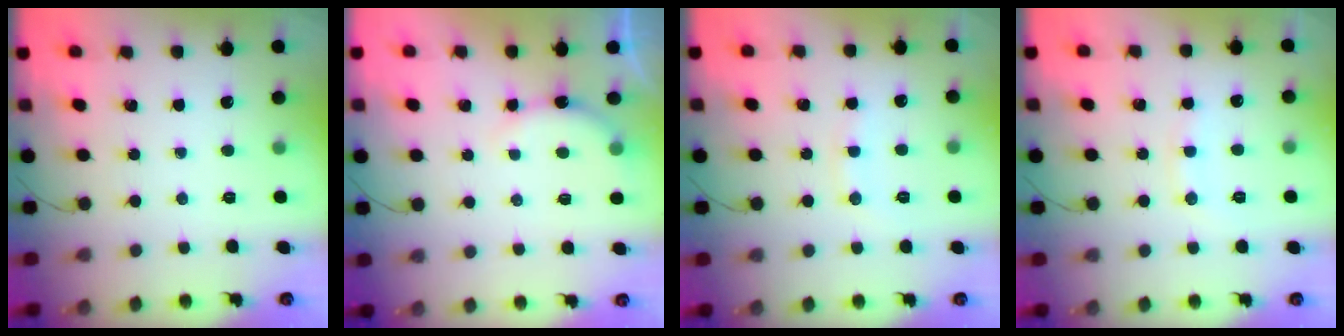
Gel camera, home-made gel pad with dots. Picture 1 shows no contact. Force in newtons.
{"total": 5.9, "press": 5.8, "slide": 1.0}
{"total": 7.3, "press": 7.2, "slide": 1.2}
{"total": 7.3, "press": 7.2, "slide": 1.2}